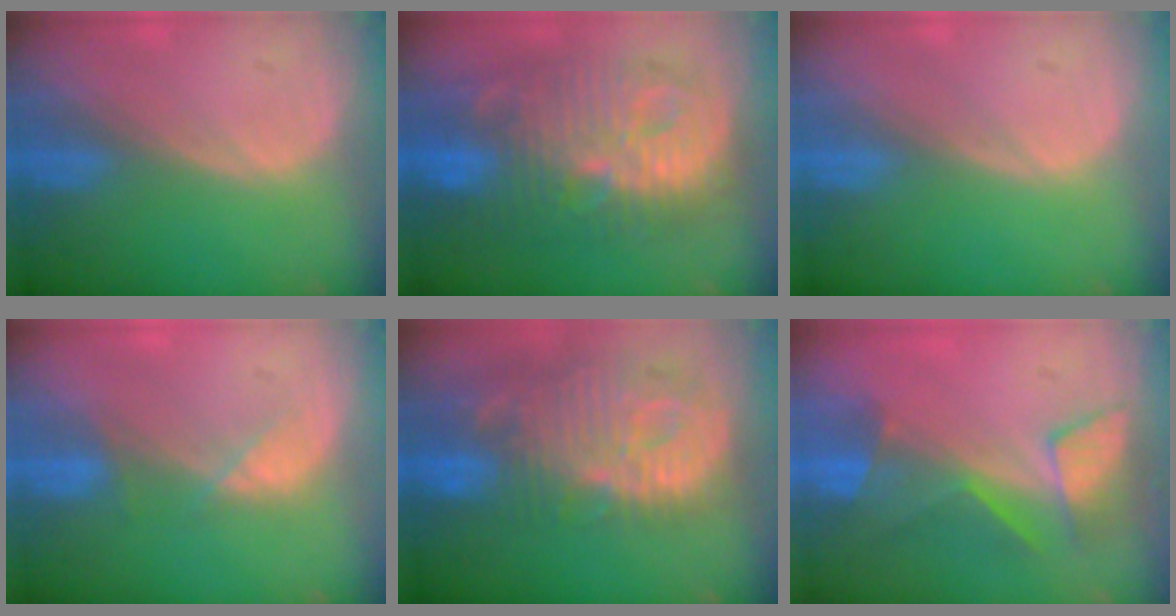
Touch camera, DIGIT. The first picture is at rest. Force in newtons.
{"total": 13.3, "press": 13.2, "slide": 1.3}
{"total": 0.0}
{"total": 2.4, "press": 2.3, "slide": 0.5}
{"total": 13.6, "press": 11.8, "slide": 6.7}
{"total": 7.7, "press": 6.8, "slide": 3.6}